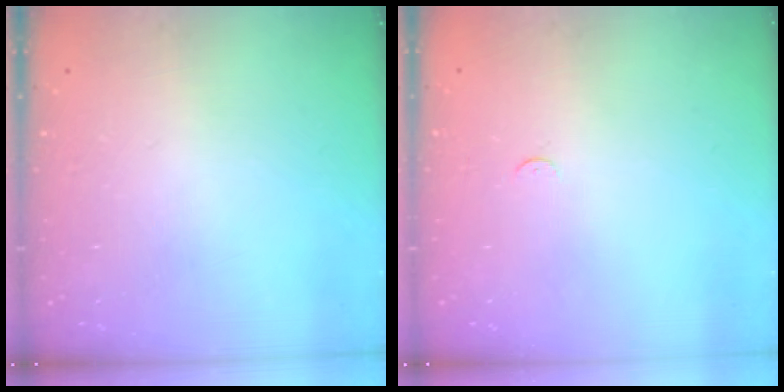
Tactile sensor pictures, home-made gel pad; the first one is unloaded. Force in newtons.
{"total": 2.3, "press": 2.3, "slide": 0.3}